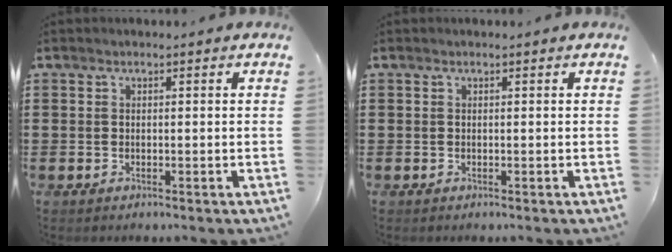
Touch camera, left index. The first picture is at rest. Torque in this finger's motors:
{"motor_torque": [-0.03, -0.02, 0.00, -0.01]}